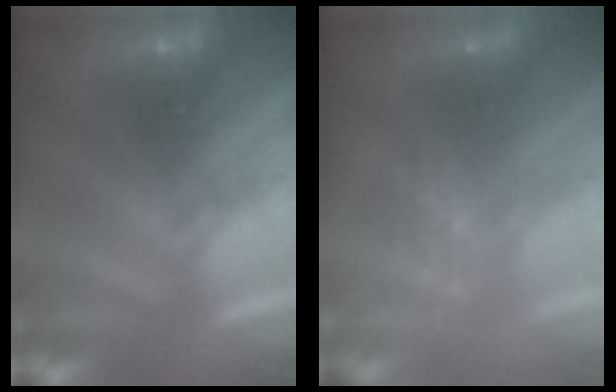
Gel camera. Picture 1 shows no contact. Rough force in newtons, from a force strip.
{"total": 2.8}